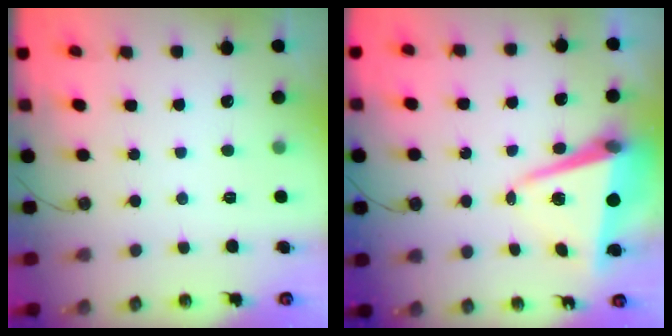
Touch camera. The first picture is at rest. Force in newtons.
{"total": 8.9, "press": 8.7, "slide": 1.8}